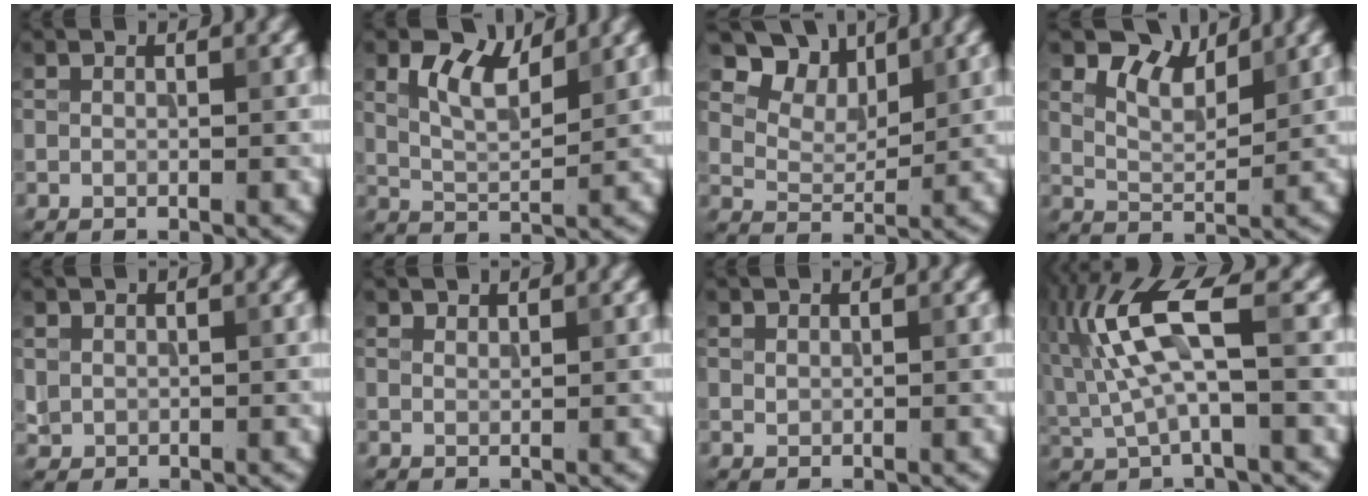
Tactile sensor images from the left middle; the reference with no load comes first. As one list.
[{"total": 4.7, "force": [2.5, 2.1, 3.5], "torque": [-0.070, 0.005, 0.046]}, {"total": 6.0, "force": [4.2, 3.2, 2.8], "torque": [-0.052, -0.001, 0.075]}, {"total": 4.2, "force": [3.0, 1.8, 2.3], "torque": [-0.048, 0.002, 0.053]}, {"total": 1.0, "force": [0.4, 1.0, 0.0], "torque": [0.004, -0.004, 0.011]}, {"total": 0.8, "force": [0.8, 0.2, 0.1], "torque": [0.001, -0.001, 0.016]}, {"total": 0.6, "force": [0.4, 0.4, 0.1], "torque": [0.003, -0.002, 0.010]}, {"total": 7.8, "force": [1.5, 2.4, 7.3], "torque": [-0.159, 0.013, 0.023]}]